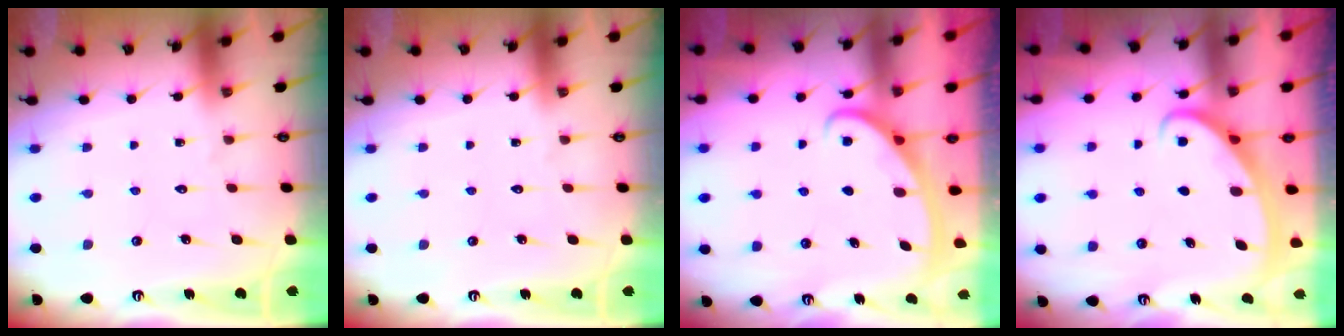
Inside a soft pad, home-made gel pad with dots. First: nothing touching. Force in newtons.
{"total": 0.0}
{"total": 2.8, "press": 2.8, "slide": 0.4}
{"total": 2.6, "press": 2.6, "slide": 0.4}